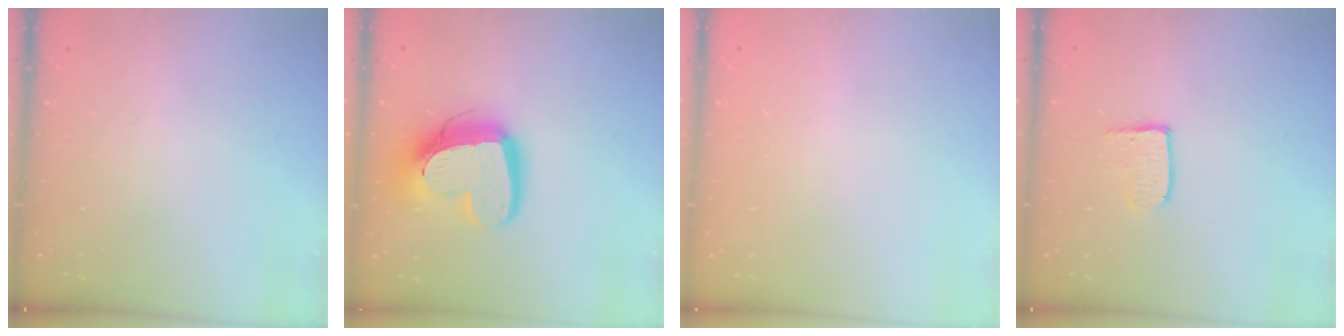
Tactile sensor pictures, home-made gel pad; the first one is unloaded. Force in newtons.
{"total": 18.9, "press": 18.8, "slide": 1.6}
{"total": 0.0}
{"total": 3.8, "press": 3.8, "slide": 0.4}